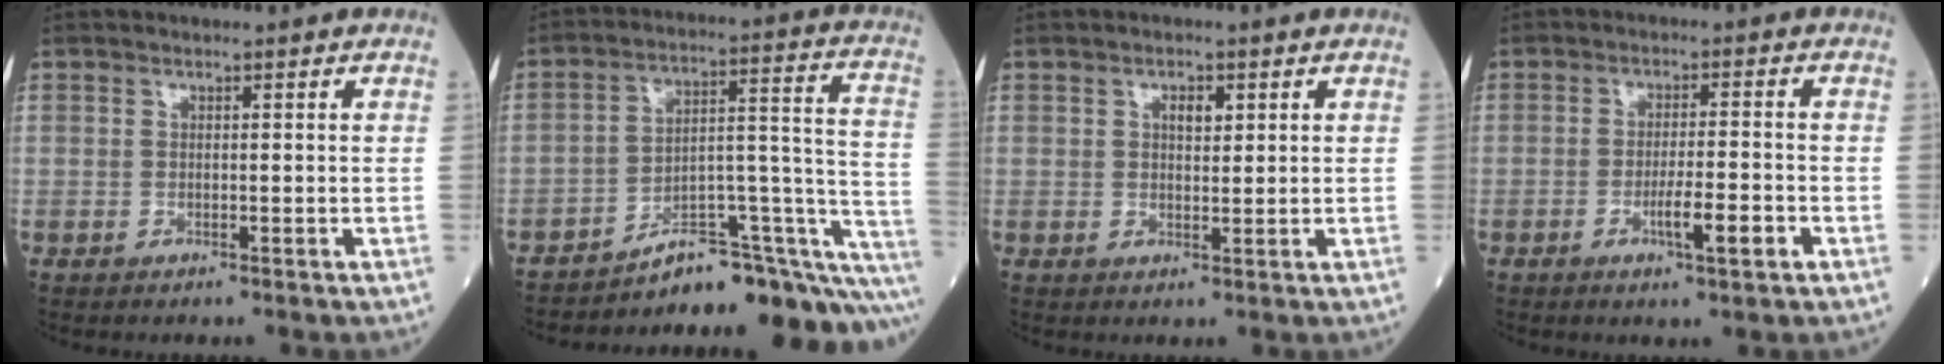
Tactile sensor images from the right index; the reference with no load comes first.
{"total": 18.9, "force": [-17.3, 1.9, 7.4], "torque": [-0.029, 0.069, -0.242]}
{"total": 2.3, "force": [0.9, 1.1, 1.8], "torque": [-0.027, 0.000, 0.015]}
{"total": 4.8, "force": [-2.1, 0.3, 4.4], "torque": [-0.072, -0.004, -0.034]}